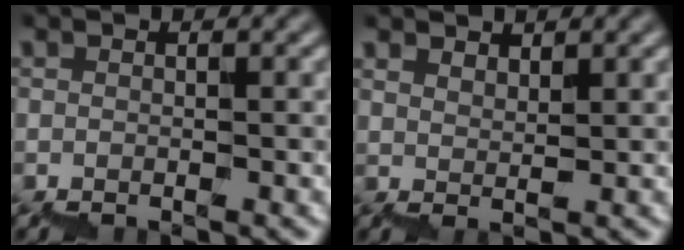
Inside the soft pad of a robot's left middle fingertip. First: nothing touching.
{"total": 2.0, "force": [2.0, 0.0, 0.0], "torque": [0.009, 0.004, 0.039]}